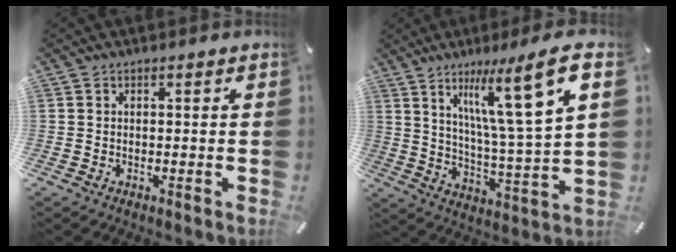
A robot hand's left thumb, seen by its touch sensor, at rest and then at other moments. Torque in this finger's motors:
{"motor_torque": [1.38, 1.35, 0.92, 0.17, 0.57]}